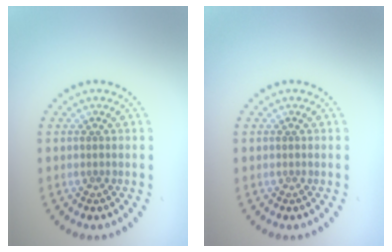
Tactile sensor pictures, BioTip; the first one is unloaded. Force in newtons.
{"total": 0.0}